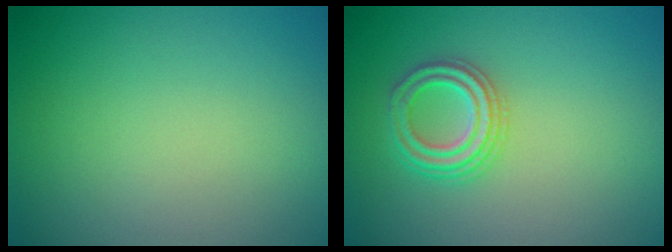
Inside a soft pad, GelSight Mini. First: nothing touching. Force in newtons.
{"total": 2.9, "press": 2.9, "slide": 0.5}